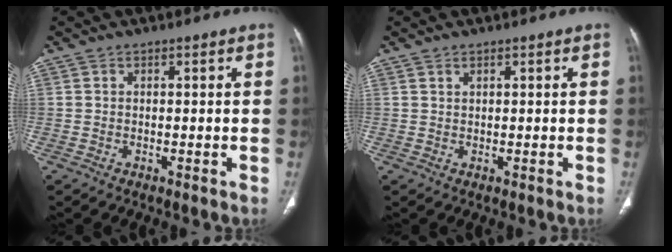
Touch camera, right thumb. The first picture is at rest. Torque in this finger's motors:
{"motor_torque": [-0.24, -0.02, -0.25, -0.05, 0.09]}